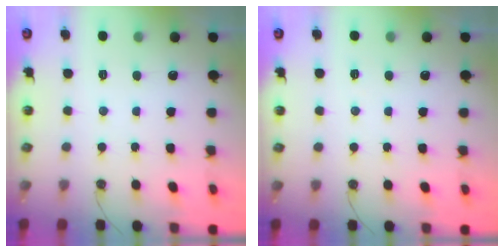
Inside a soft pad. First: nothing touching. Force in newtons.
{"total": 4.6, "press": 1.3, "slide": 4.4}